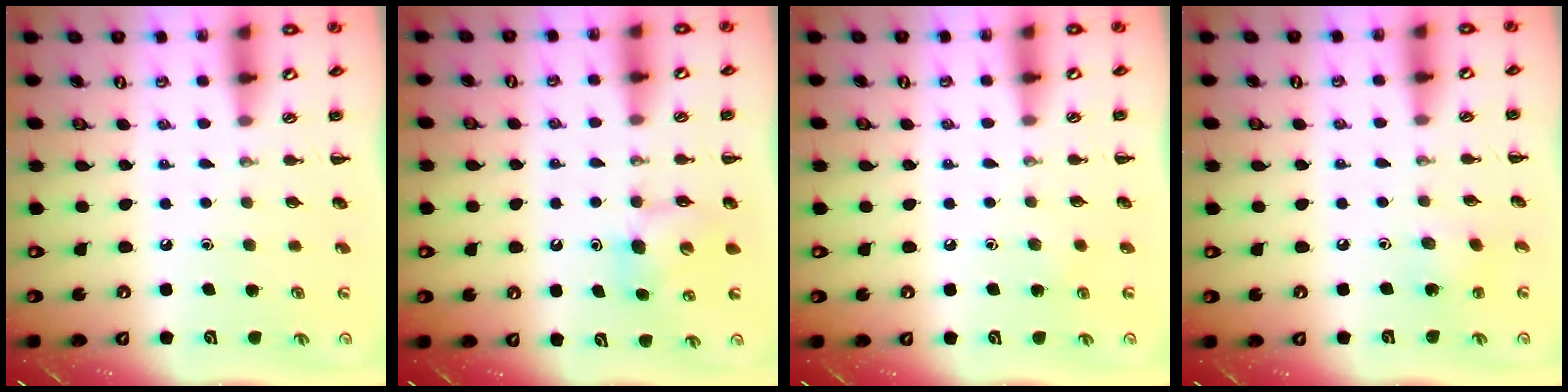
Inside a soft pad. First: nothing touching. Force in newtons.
{"total": 6.2, "press": 6.2, "slide": 0.8}
{"total": 3.5, "press": 3.3, "slide": 1.2}
{"total": 2.1, "press": 2.0, "slide": 0.6}